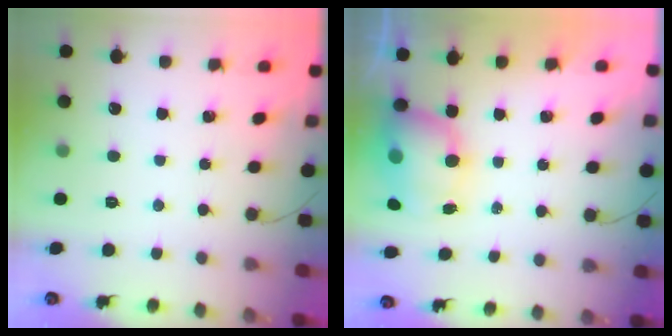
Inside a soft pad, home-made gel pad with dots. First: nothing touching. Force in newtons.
{"total": 9.1, "press": 8.8, "slide": 2.4}